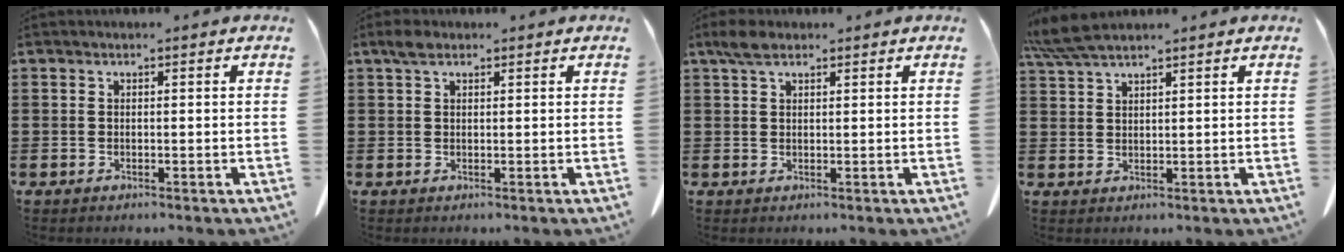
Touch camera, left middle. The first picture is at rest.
{"total": 2.0, "force": [1.2, 0.9, 1.3], "torque": [-0.030, 0.004, 0.022]}
{"total": 2.9, "force": [1.8, 1.2, 1.9], "torque": [-0.044, 0.005, 0.034]}
{"total": 4.8, "force": [3.9, 0.5, 2.7], "torque": [-0.070, -0.009, 0.073]}